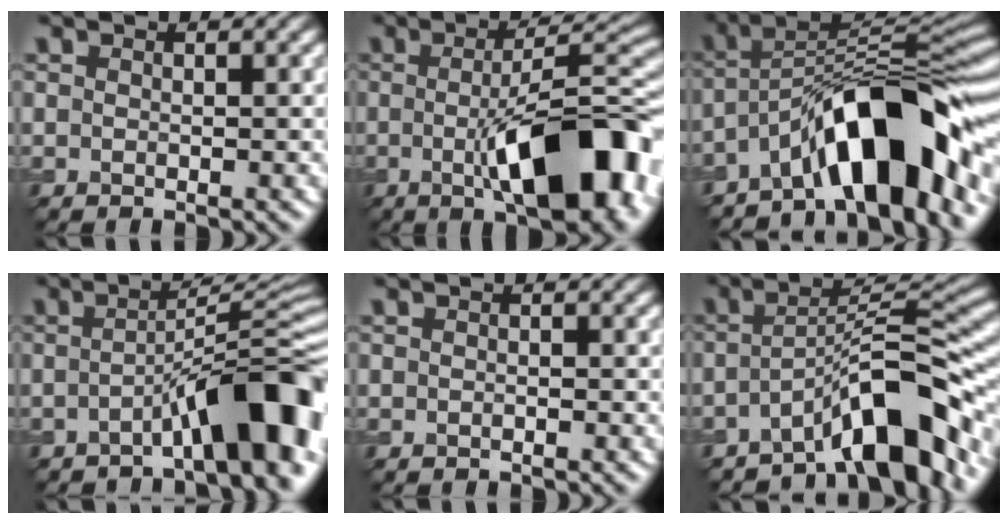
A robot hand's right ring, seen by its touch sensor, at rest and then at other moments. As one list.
[{"total": 12.0, "force": [-2.4, 3.8, 11.2], "torque": [-0.158, 0.001, -0.030]}, {"total": 12.1, "force": [-6.1, 3.9, 9.7], "torque": [-0.123, 0.031, -0.103]}, {"total": 9.1, "force": [-3.5, 1.8, 8.2], "torque": [-0.099, 0.028, -0.051]}, {"total": 0.0}, {"total": 8.8, "force": [-5.5, 2.0, 6.6], "torque": [-0.090, 0.023, -0.090]}]